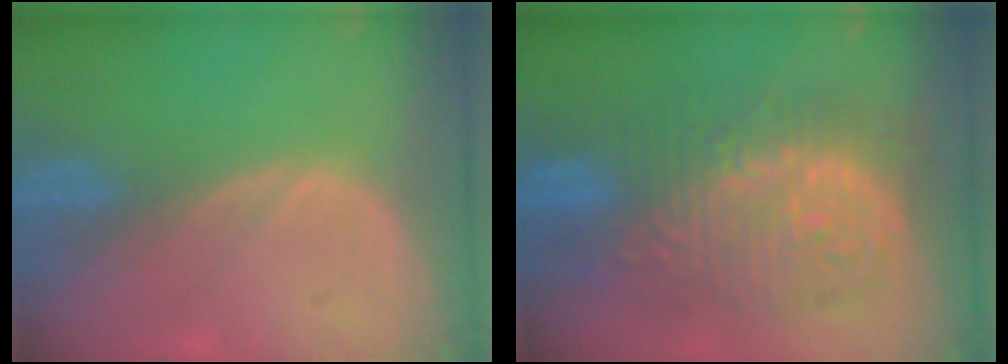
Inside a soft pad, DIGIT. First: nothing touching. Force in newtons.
{"total": 13.4, "press": 13.3, "slide": 1.4}